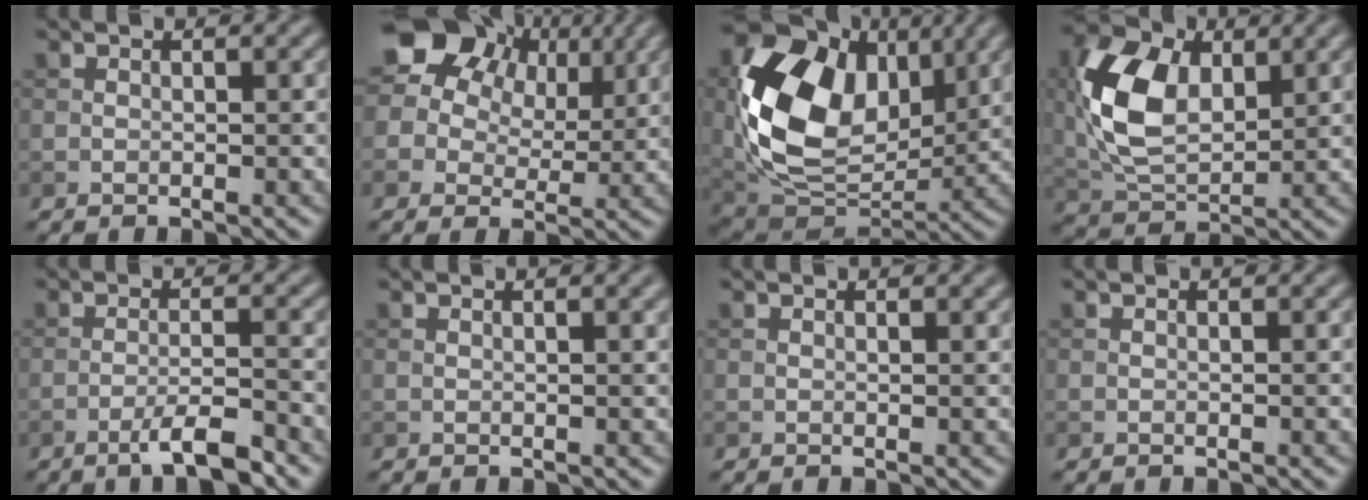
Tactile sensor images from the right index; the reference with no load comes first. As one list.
[{"total": 12.3, "force": [6.0, 8.2, 6.9], "torque": [-0.127, 0.034, 0.086]}, {"total": 14.4, "force": [3.0, 10.1, 9.8], "torque": [-0.182, 0.002, 0.053]}, {"total": 8.9, "force": [1.9, 5.7, 6.6], "torque": [-0.147, 0.005, 0.034]}, {"total": 4.0, "force": [-2.6, 0.5, 3.0], "torque": [-0.050, 0.005, -0.052]}, {"total": 1.7, "force": [0.9, 0.5, 1.3], "torque": [-0.015, 0.002, 0.007]}, {"total": 0.6, "force": [0.5, 0.1, 0.3], "torque": [-0.004, 0.000, 0.008]}, {"total": 0.0}]